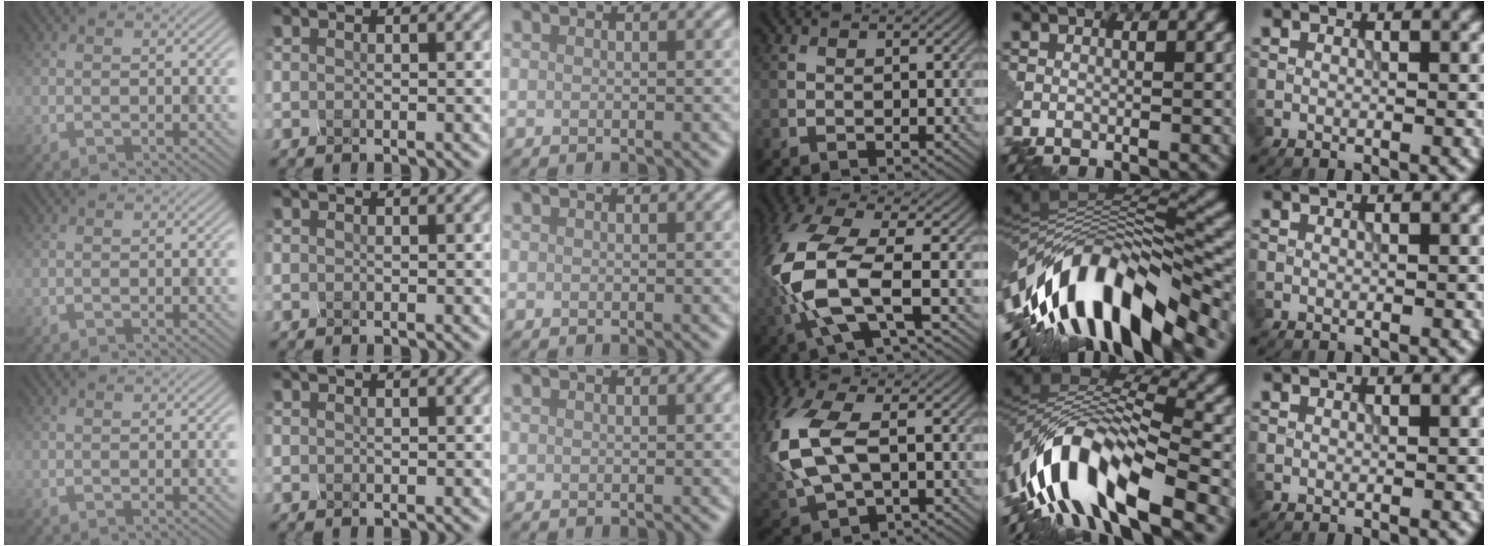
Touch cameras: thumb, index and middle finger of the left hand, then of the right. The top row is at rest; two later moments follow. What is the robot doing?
{"motion": "squeeze", "object": "hand grip exerciser"}